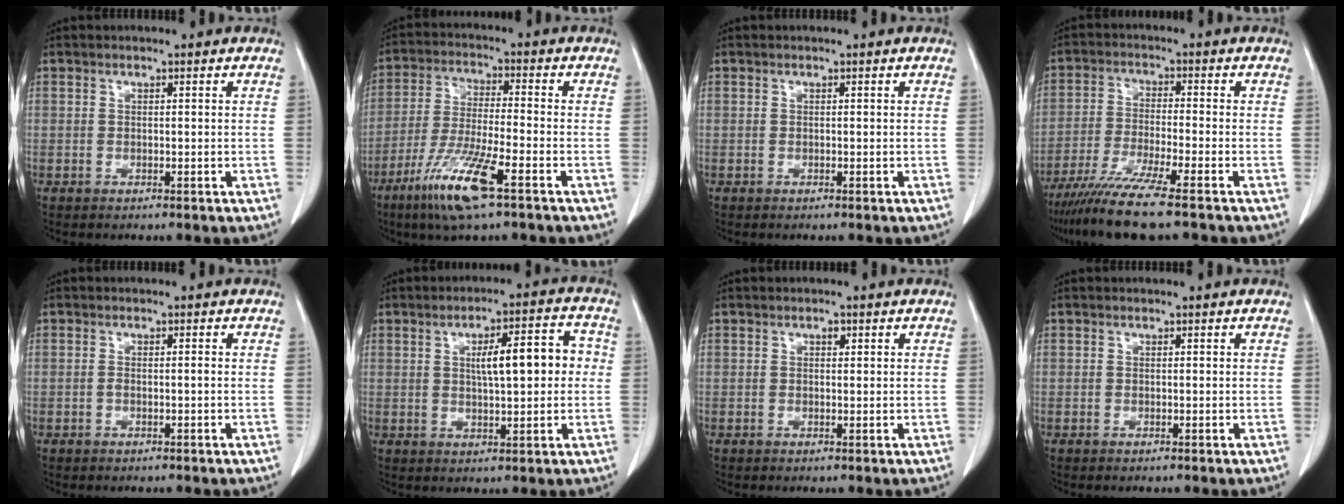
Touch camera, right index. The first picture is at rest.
{"total": 11.1, "force": [-6.4, 0.5, 9.1], "torque": [-0.187, -0.028, -0.120]}
{"total": 0.0}
{"total": 10.2, "force": [-7.8, -0.8, 6.4], "torque": [-0.113, -0.033, -0.136]}
{"total": 0.7, "force": [-0.3, 0.1, 0.7], "torque": [-0.011, 0.002, -0.003]}
{"total": 8.7, "force": [1.0, 2.2, 8.4], "torque": [-0.125, 0.027, 0.018]}
{"total": 0.9, "force": [0.4, 0.5, 0.6], "torque": [-0.010, -0.001, 0.005]}
{"total": 0.0}